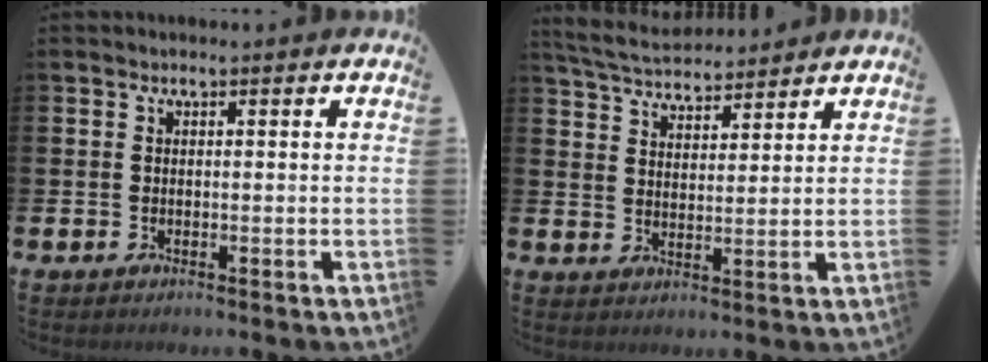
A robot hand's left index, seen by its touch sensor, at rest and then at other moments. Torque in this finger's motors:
{"motor_torque": [0.67, -1.02, 0.15, 0.09]}